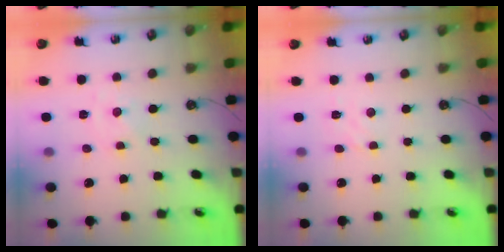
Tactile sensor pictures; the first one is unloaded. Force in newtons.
{"total": 1.4, "press": 1.2, "slide": 0.7}